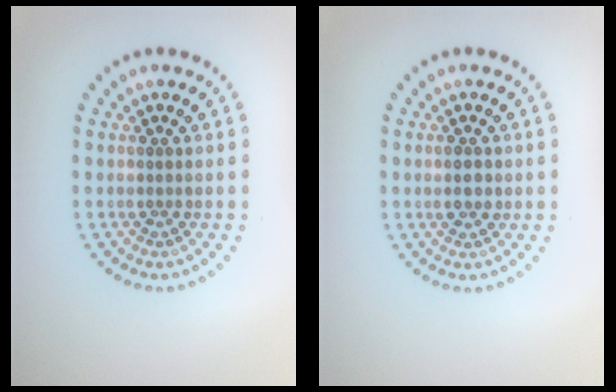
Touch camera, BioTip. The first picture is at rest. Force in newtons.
{"total": 1.5, "press": 1.5, "slide": 0.0}